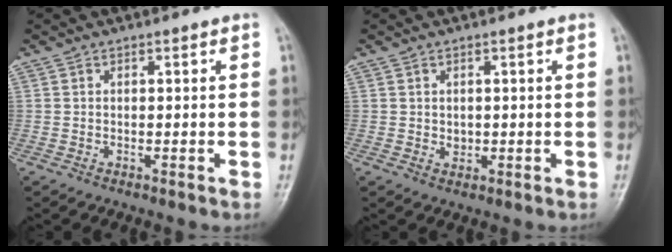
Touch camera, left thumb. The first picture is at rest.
{"total": 1.6, "force": [0.2, 1.4, 0.9], "torque": [-0.008, -0.002, 0.007]}